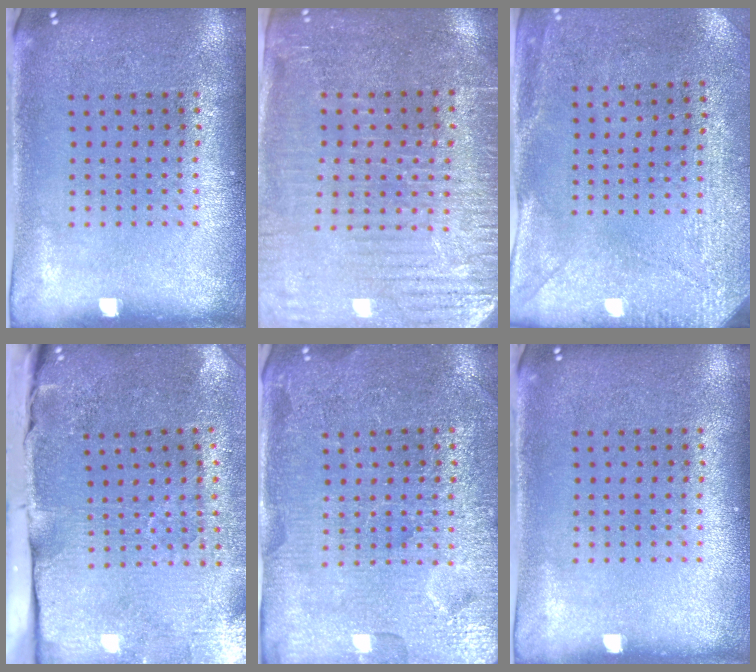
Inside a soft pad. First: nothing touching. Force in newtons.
{"total": 3.5, "press": 3.3, "slide": 1.2}
{"total": 3.0, "press": 2.3, "slide": 1.9}
{"total": 4.8, "press": 3.9, "slide": 2.7}
{"total": 4.0, "press": 3.9, "slide": 1.0}
{"total": 0.0}